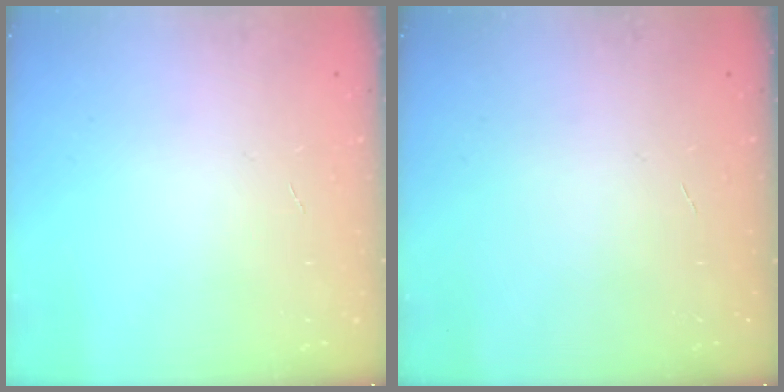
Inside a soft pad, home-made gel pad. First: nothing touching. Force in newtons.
{"total": 0.0}